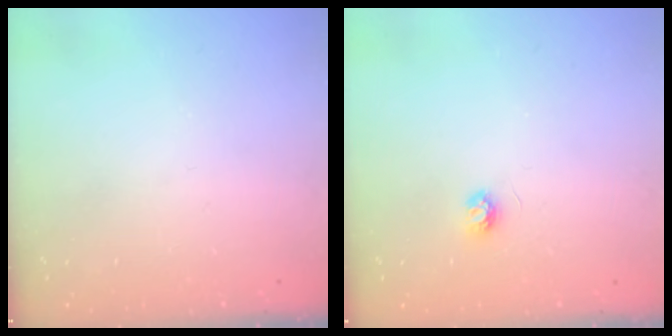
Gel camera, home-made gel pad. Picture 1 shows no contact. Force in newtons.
{"total": 3.4, "press": 3.4, "slide": 0.4}